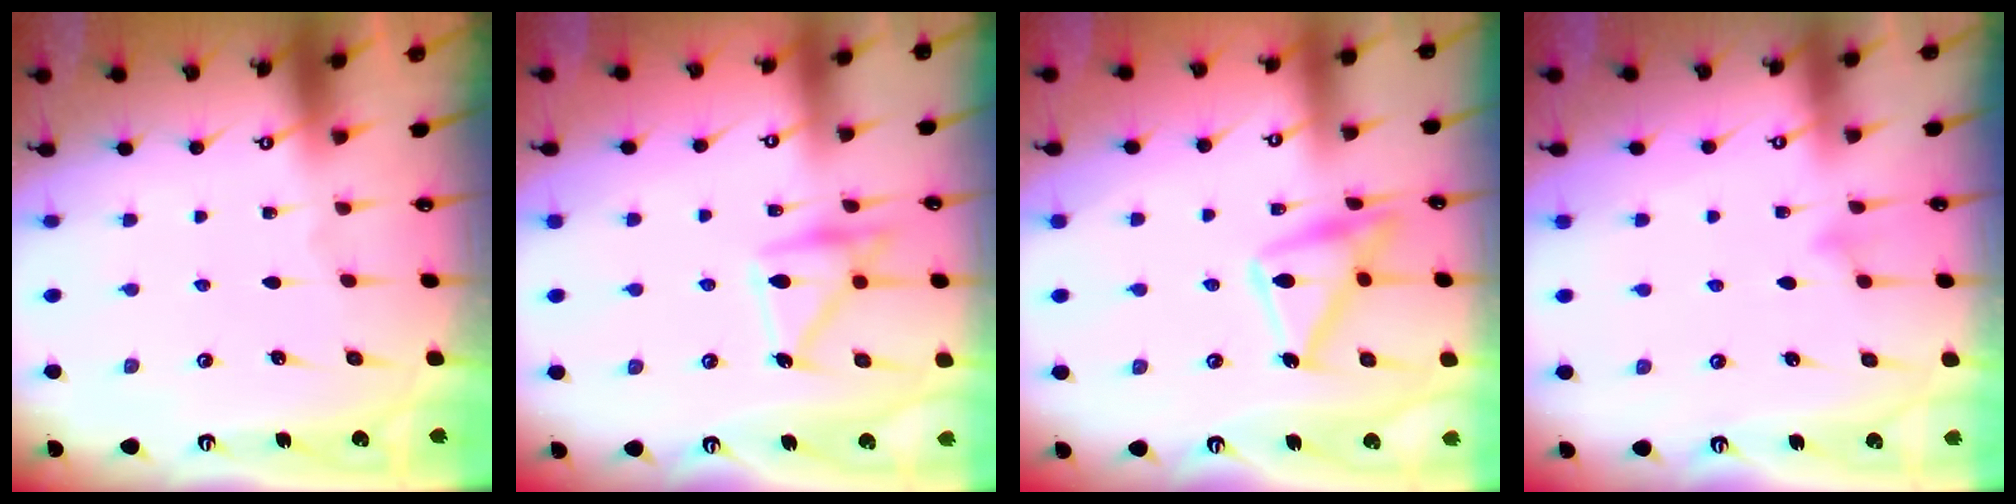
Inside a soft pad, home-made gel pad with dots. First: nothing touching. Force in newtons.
{"total": 16.4, "press": 16.4, "slide": 0.8}
{"total": 15.2, "press": 15.2, "slide": 0.9}
{"total": 5.9, "press": 5.9, "slide": 0.6}